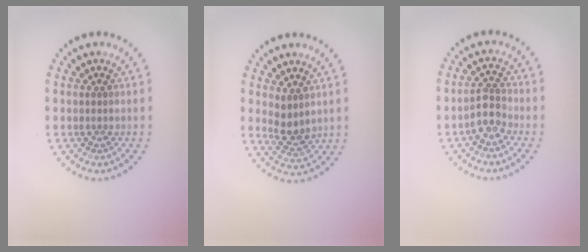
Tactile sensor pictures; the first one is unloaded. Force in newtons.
{"total": 2.4, "press": 2.1, "slide": 1.1}
{"total": 2.4, "press": 2.2, "slide": 1.1}